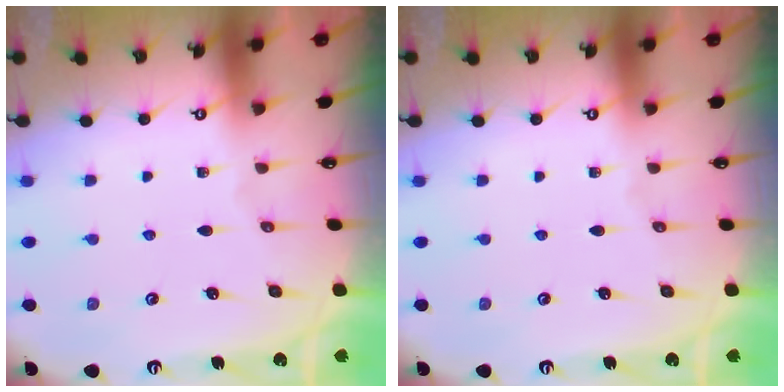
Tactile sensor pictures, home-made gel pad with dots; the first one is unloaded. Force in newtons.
{"total": 0.0}